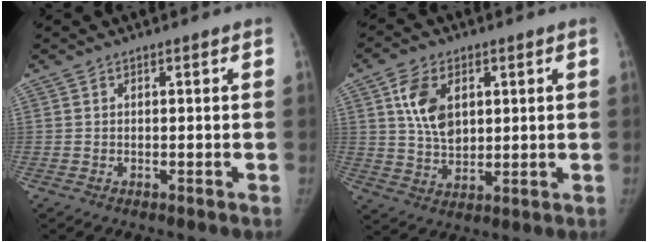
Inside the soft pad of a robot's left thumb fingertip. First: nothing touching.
{"total": 9.8, "force": [2.9, 6.6, 6.6], "torque": [-0.097, -0.015, 0.059]}